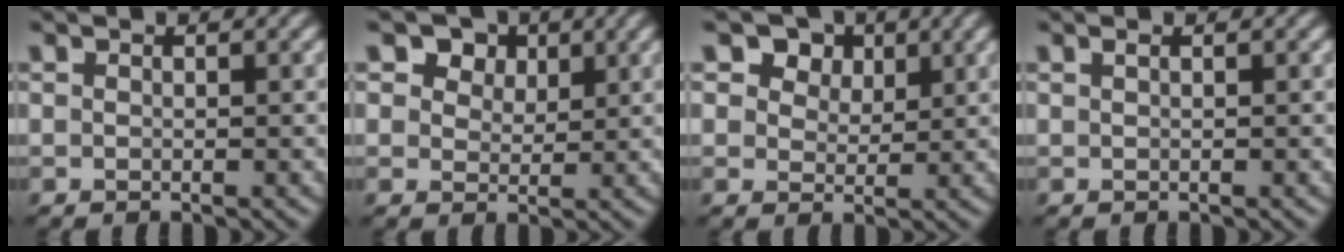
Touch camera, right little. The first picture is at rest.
{"total": 6.7, "force": [2.8, 5.2, 3.3], "torque": [-0.062, -0.005, 0.044]}
{"total": 7.3, "force": [3.0, 5.6, 3.6], "torque": [-0.066, -0.003, 0.048]}
{"total": 0.7, "force": [0.1, -0.7, 0.1], "torque": [0.005, 0.004, 0.003]}